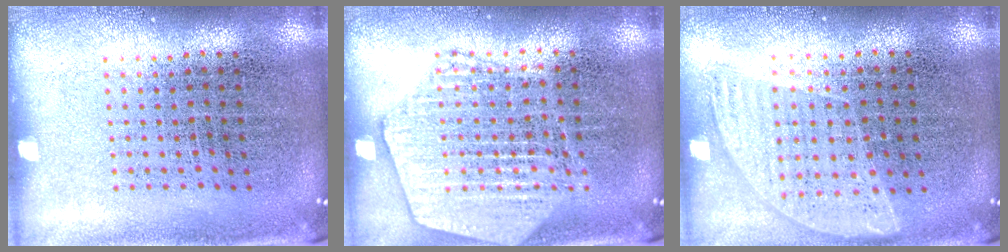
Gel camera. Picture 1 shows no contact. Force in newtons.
{"total": 1.9, "press": 1.8, "slide": 0.5}
{"total": 0.9, "press": 0.8, "slide": 0.3}